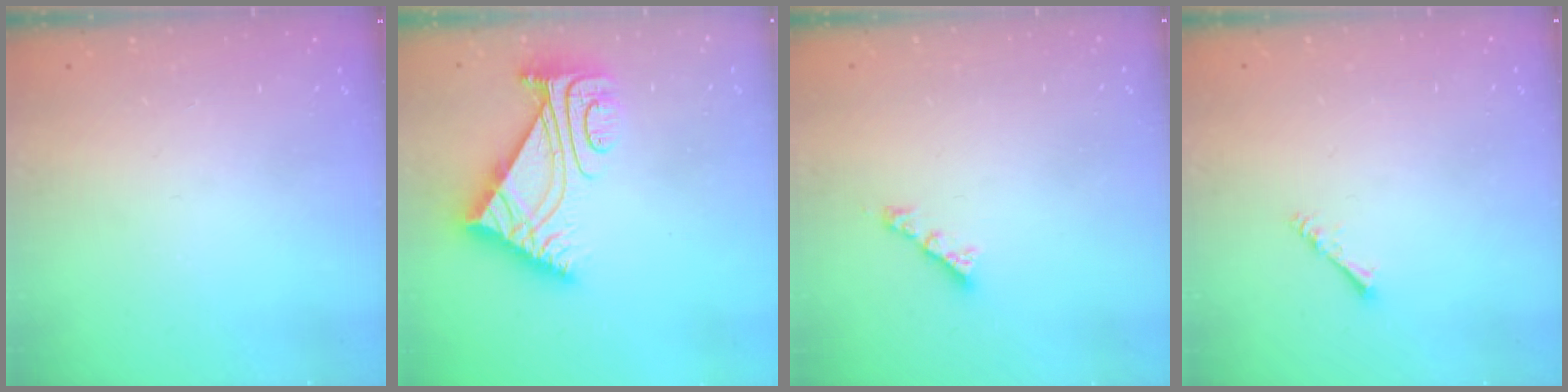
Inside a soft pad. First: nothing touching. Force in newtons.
{"total": 8.6, "press": 8.5, "slide": 1.0}
{"total": 2.6, "press": 2.6, "slide": 0.1}
{"total": 1.4, "press": 1.4, "slide": 0.3}